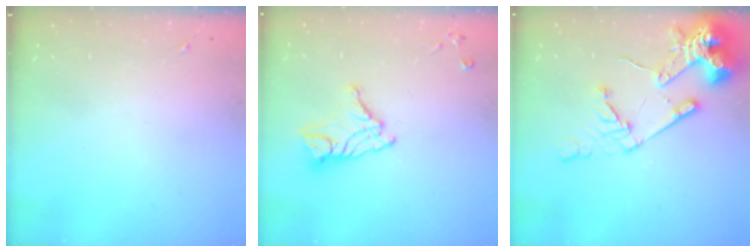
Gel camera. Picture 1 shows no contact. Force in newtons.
{"total": 12.7, "press": 12.6, "slide": 1.1}
{"total": 16.7, "press": 16.5, "slide": 2.1}